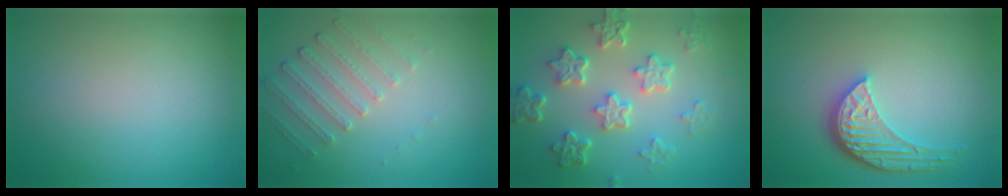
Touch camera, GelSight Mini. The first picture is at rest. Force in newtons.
{"total": 1.9, "press": 1.5, "slide": 1.2}
{"total": 5.7, "press": 4.3, "slide": 3.7}
{"total": 5.3, "press": 3.9, "slide": 3.5}